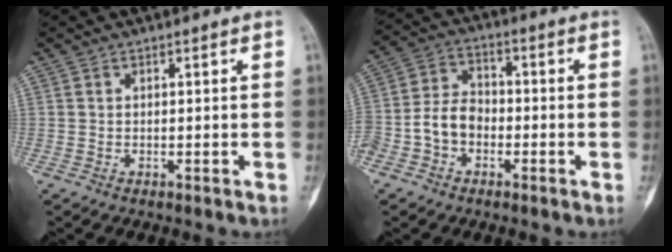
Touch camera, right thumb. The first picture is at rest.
{"total": 10.1, "force": [-3.1, 7.7, 5.9], "torque": [-0.107, 0.037, -0.064]}